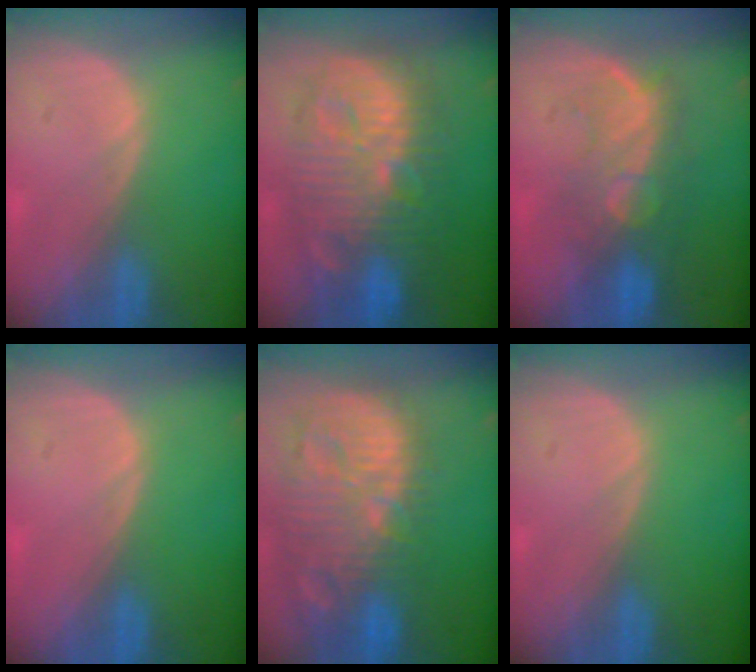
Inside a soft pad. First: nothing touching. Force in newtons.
{"total": 13.7, "press": 13.6, "slide": 1.2}
{"total": 9.3, "press": 8.5, "slide": 3.7}
{"total": 0.0}
{"total": 14.5, "press": 12.5, "slide": 7.2}
{"total": 0.0}